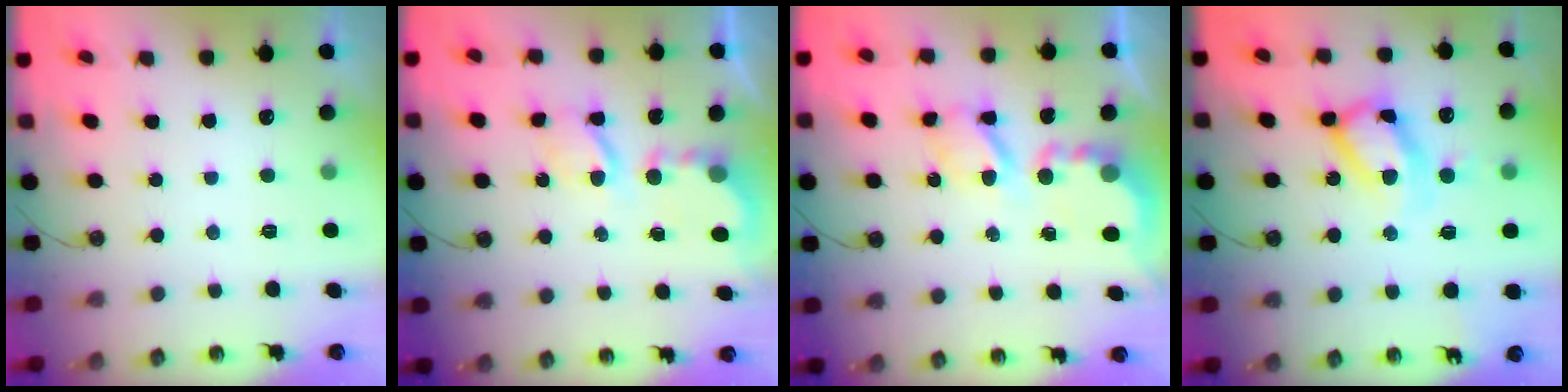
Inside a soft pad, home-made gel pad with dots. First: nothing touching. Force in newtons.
{"total": 5.3, "press": 5.3, "slide": 0.2}
{"total": 6.6, "press": 6.6, "slide": 0.4}
{"total": 12.8, "press": 12.8, "slide": 1.5}